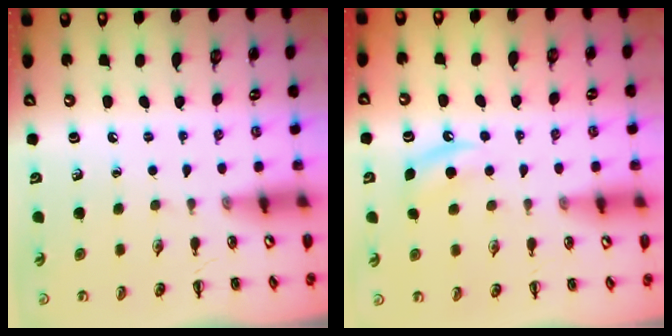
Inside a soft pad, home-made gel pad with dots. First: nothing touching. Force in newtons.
{"total": 6.1, "press": 5.8, "slide": 1.8}